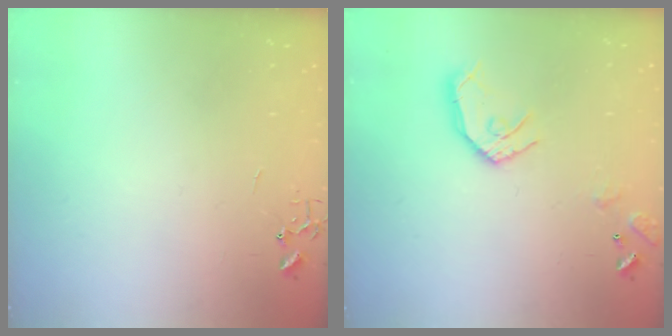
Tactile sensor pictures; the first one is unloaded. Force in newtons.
{"total": 12.7, "press": 12.6, "slide": 1.6}